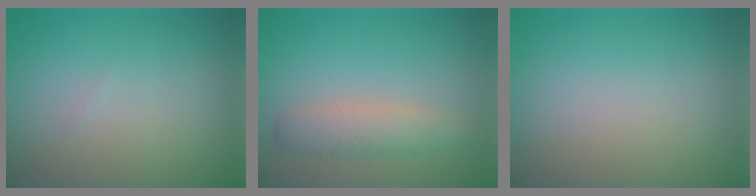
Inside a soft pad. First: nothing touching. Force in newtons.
{"total": 2.9, "press": 2.9, "slide": 0.1}
{"total": 0.0}